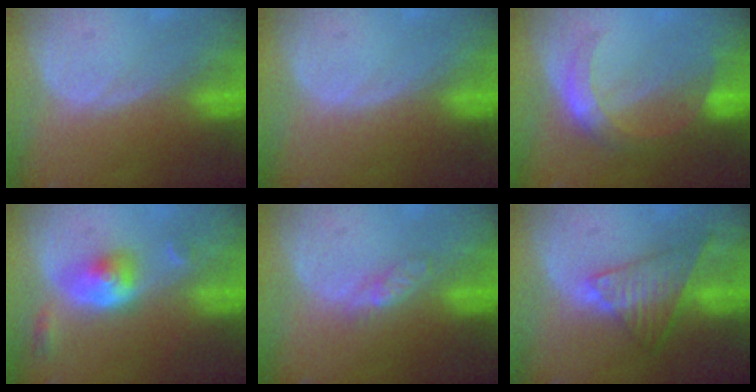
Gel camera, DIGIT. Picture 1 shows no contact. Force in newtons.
{"total": 0.0}
{"total": 5.7, "press": 5.0, "slide": 2.7}
{"total": 5.2, "press": 4.8, "slide": 2.1}
{"total": 2.4, "press": 2.4, "slide": 0.2}
{"total": 7.5, "press": 6.5, "slide": 3.8}